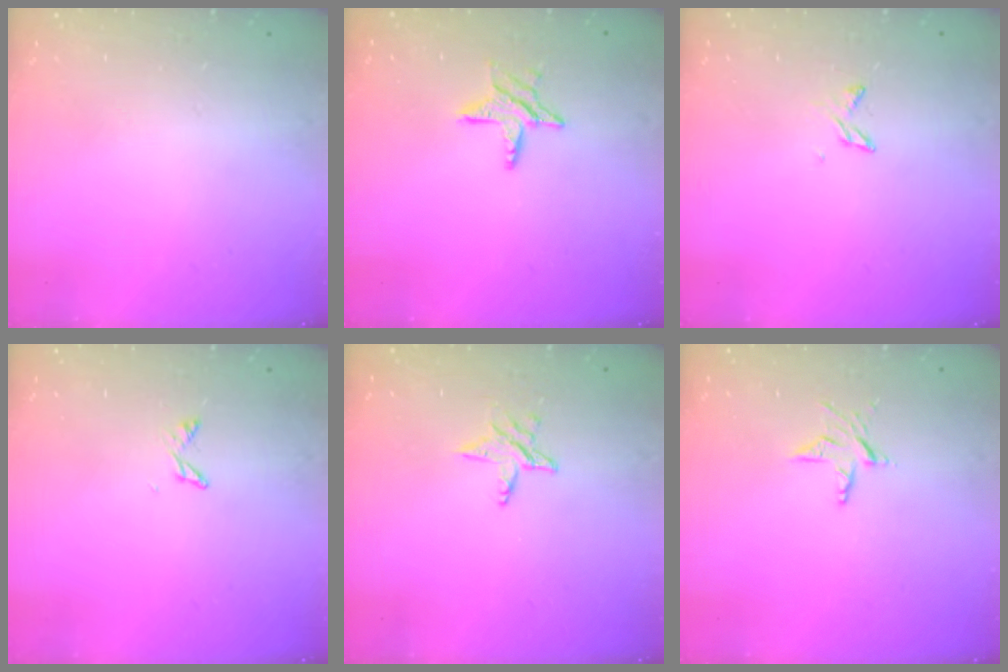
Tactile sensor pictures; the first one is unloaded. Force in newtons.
{"total": 6.7, "press": 6.7, "slide": 0.3}
{"total": 2.7, "press": 2.7, "slide": 0.4}
{"total": 3.4, "press": 3.3, "slide": 0.5}
{"total": 4.3, "press": 4.3, "slide": 0.3}
{"total": 4.5, "press": 4.4, "slide": 0.3}